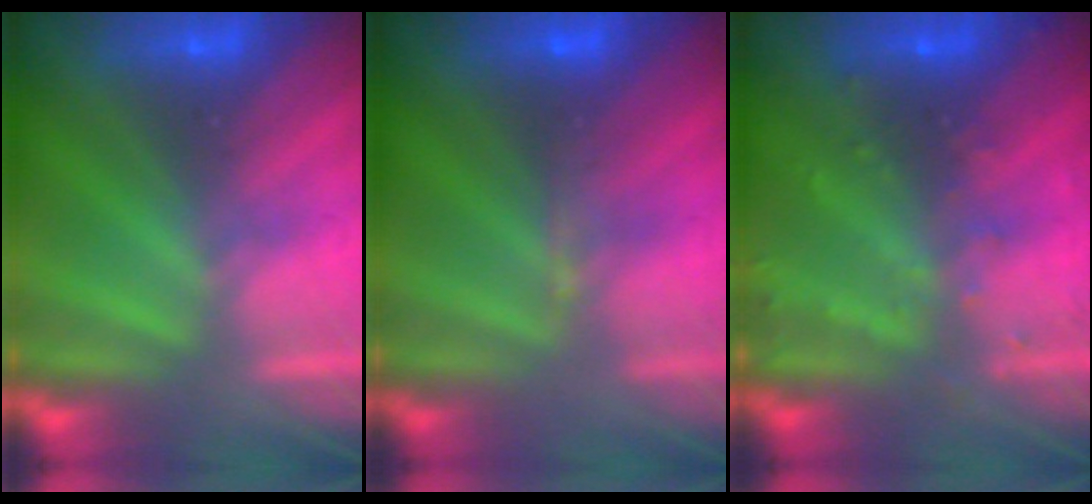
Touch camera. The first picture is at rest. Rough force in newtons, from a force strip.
{"total": 2.9}
{"total": 3.1}